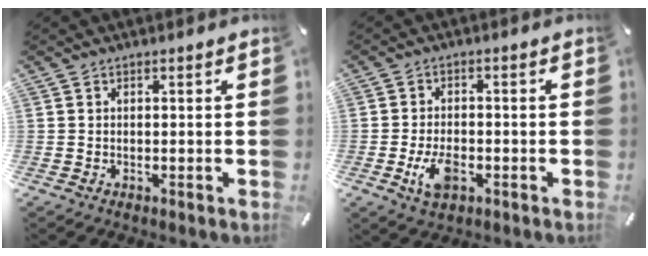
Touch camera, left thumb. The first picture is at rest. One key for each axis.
{"total": 6.4, "fx": -2.2, "fy": 3.6, "fz": 4.7, "tx": -0.108, "ty": 0.005, "tz": -0.044}